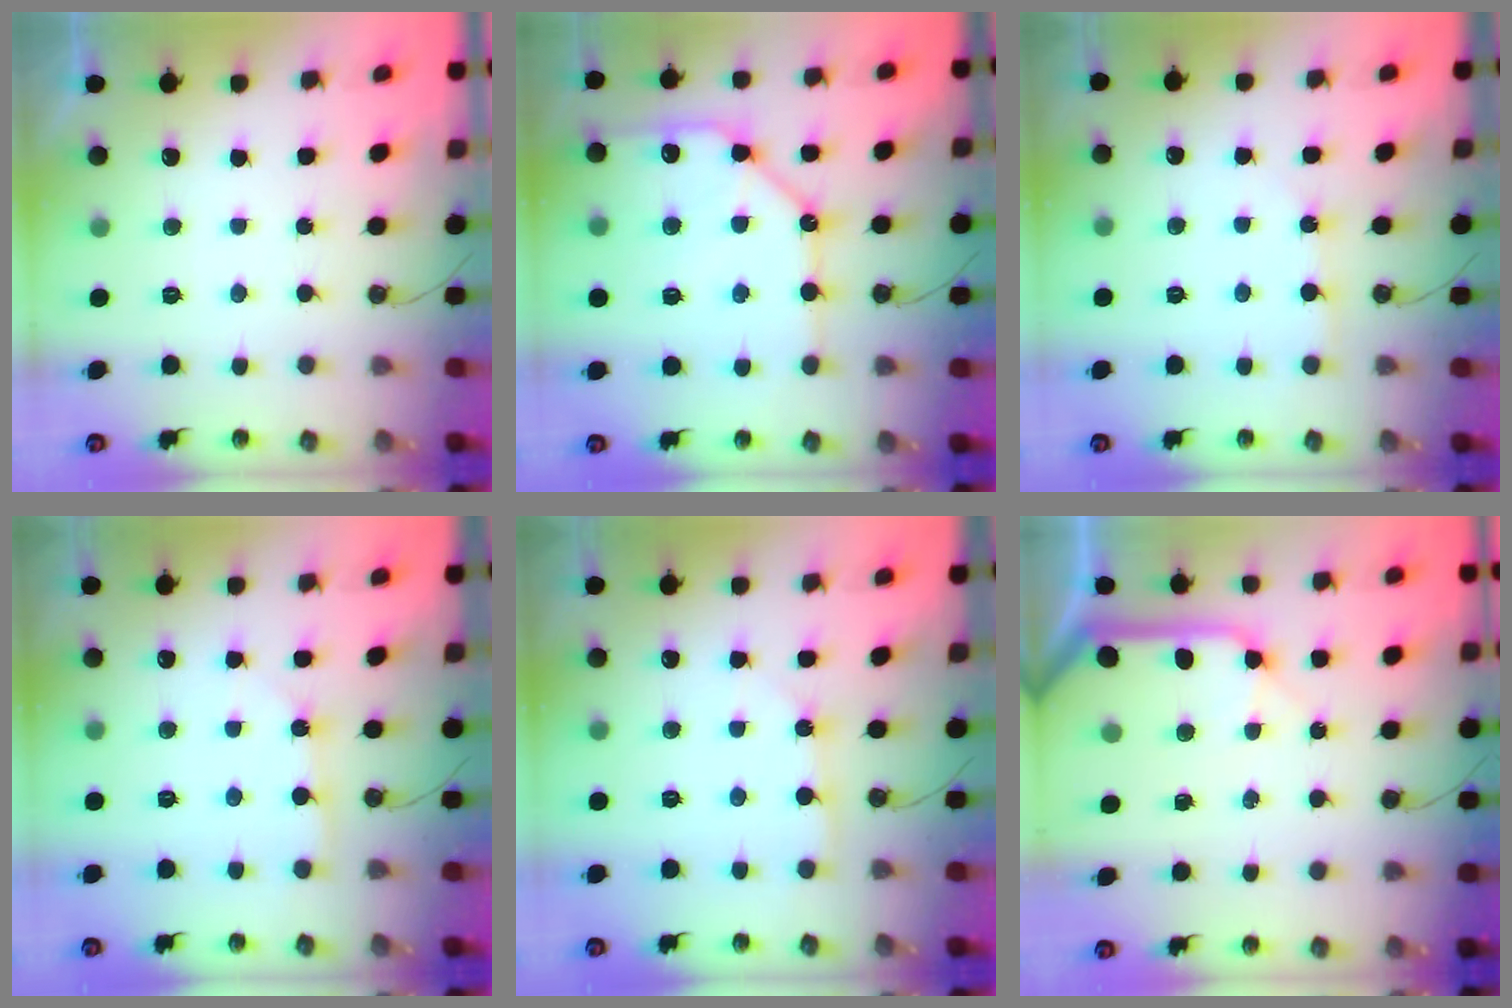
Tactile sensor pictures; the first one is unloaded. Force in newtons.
{"total": 16.6, "press": 16.5, "slide": 1.9}
{"total": 3.7, "press": 3.6, "slide": 0.5}
{"total": 2.5, "press": 2.5, "slide": 0.3}
{"total": 2.5, "press": 2.5, "slide": 0.3}
{"total": 12.9, "press": 12.8, "slide": 2.0}